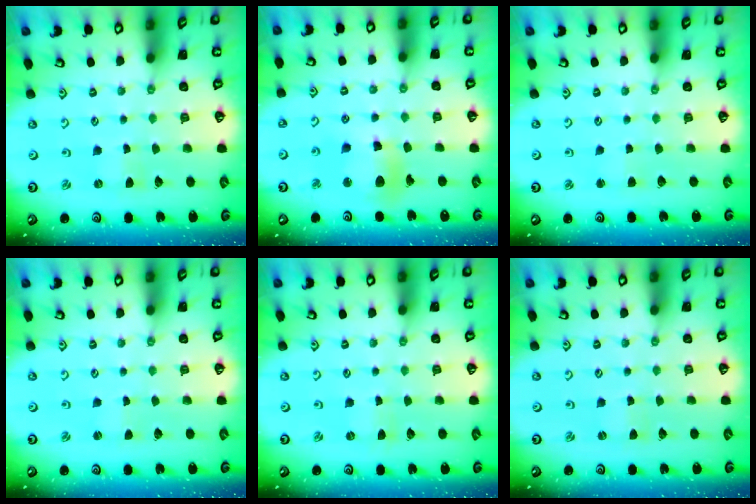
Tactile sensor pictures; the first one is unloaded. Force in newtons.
{"total": 11.9, "press": 11.8, "slide": 1.5}
{"total": 2.5, "press": 2.5, "slide": 0.2}
{"total": 0.0}
{"total": 0.0}
{"total": 0.0}